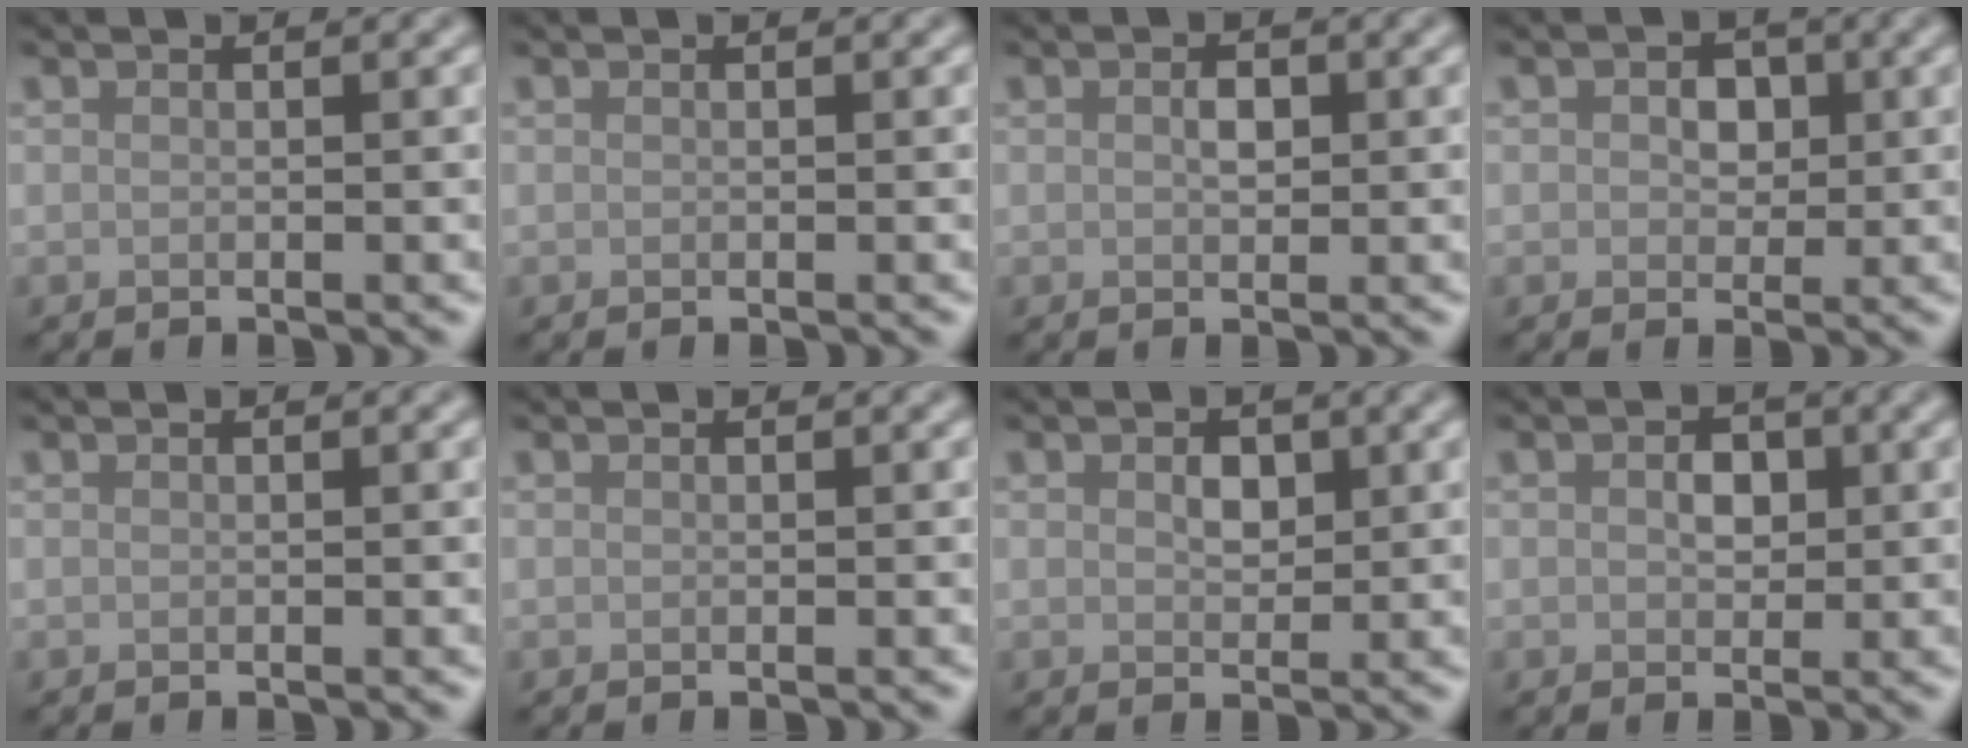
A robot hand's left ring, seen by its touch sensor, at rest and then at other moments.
{"total": 0.0}
{"total": 1.3, "force": [0.2, 0.8, 1.0], "torque": [-0.019, 0.001, 0.002]}
{"total": 2.3, "force": [0.4, 1.8, 1.4], "torque": [-0.023, 0.000, 0.001]}
{"total": 0.0}
{"total": 0.0}
{"total": 1.6, "force": [0.5, 1.1, 1.0], "torque": [-0.019, -0.002, 0.009]}
{"total": 1.9, "force": [0.2, 1.4, 1.3], "torque": [-0.021, 0.001, 0.001]}